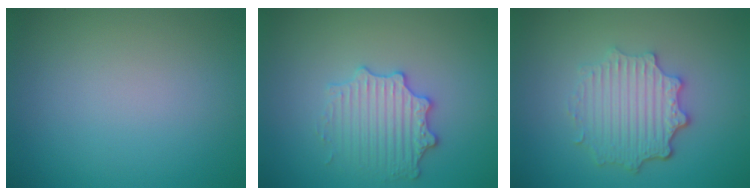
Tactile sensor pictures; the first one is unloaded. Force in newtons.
{"total": 3.1, "press": 3.0, "slide": 0.7}
{"total": 4.7, "press": 3.7, "slide": 2.9}